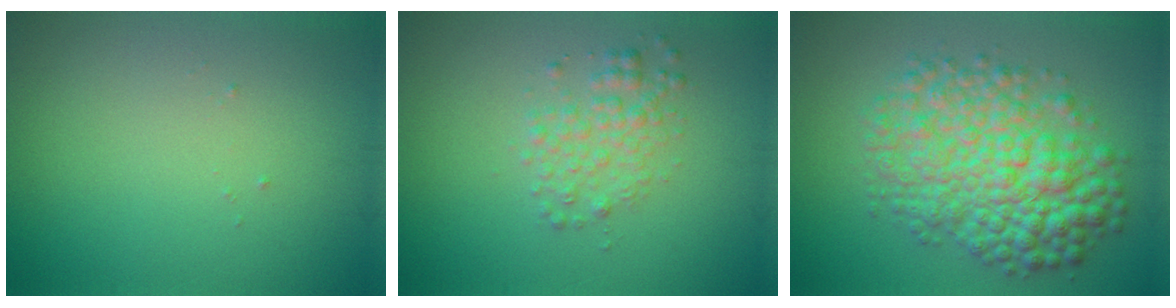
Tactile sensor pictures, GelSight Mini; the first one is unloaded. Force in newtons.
{"total": 2.5, "press": 2.5, "slide": 0.1}
{"total": 8.2, "press": 8.2, "slide": 0.1}